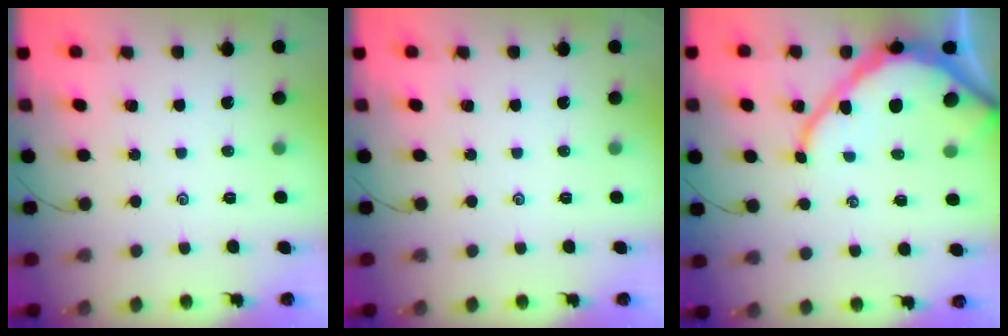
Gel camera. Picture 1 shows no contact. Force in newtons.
{"total": 0.0}
{"total": 12.9, "press": 12.9, "slide": 1.1}